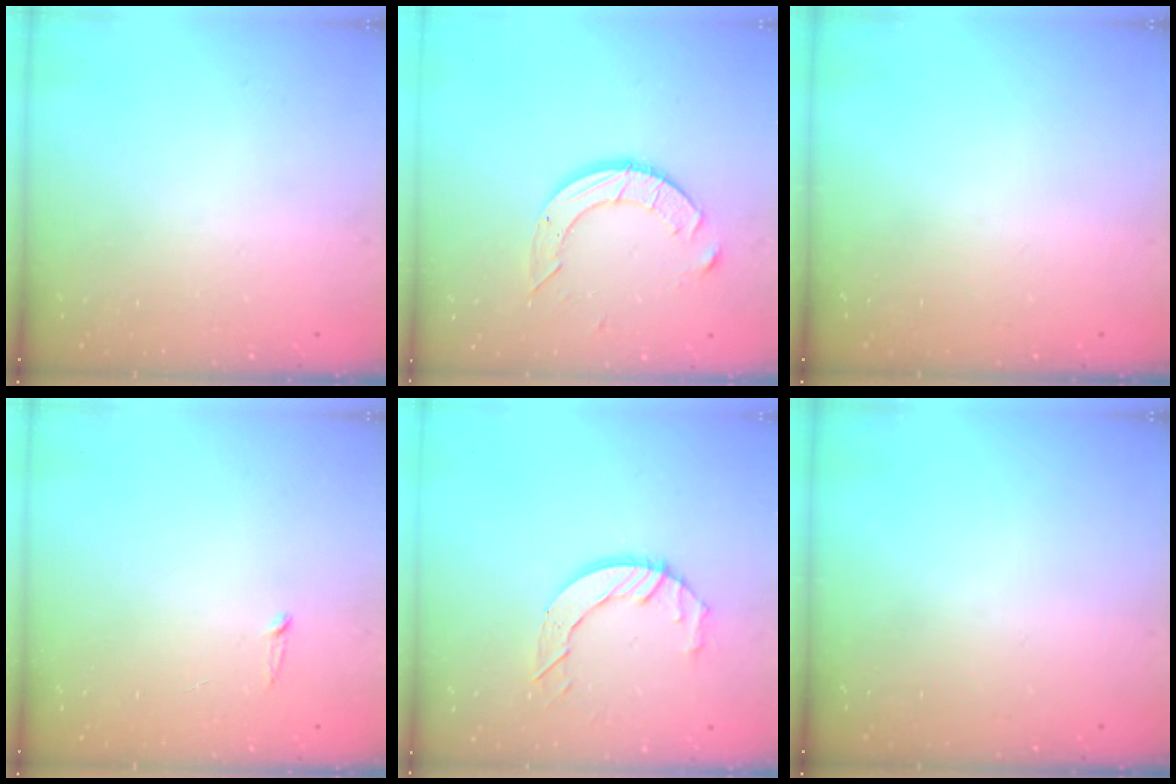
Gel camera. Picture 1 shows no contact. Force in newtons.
{"total": 9.8, "press": 9.8, "slide": 0.9}
{"total": 0.0}
{"total": 2.5, "press": 2.5, "slide": 0.2}
{"total": 8.1, "press": 8.0, "slide": 0.4}
{"total": 0.0}